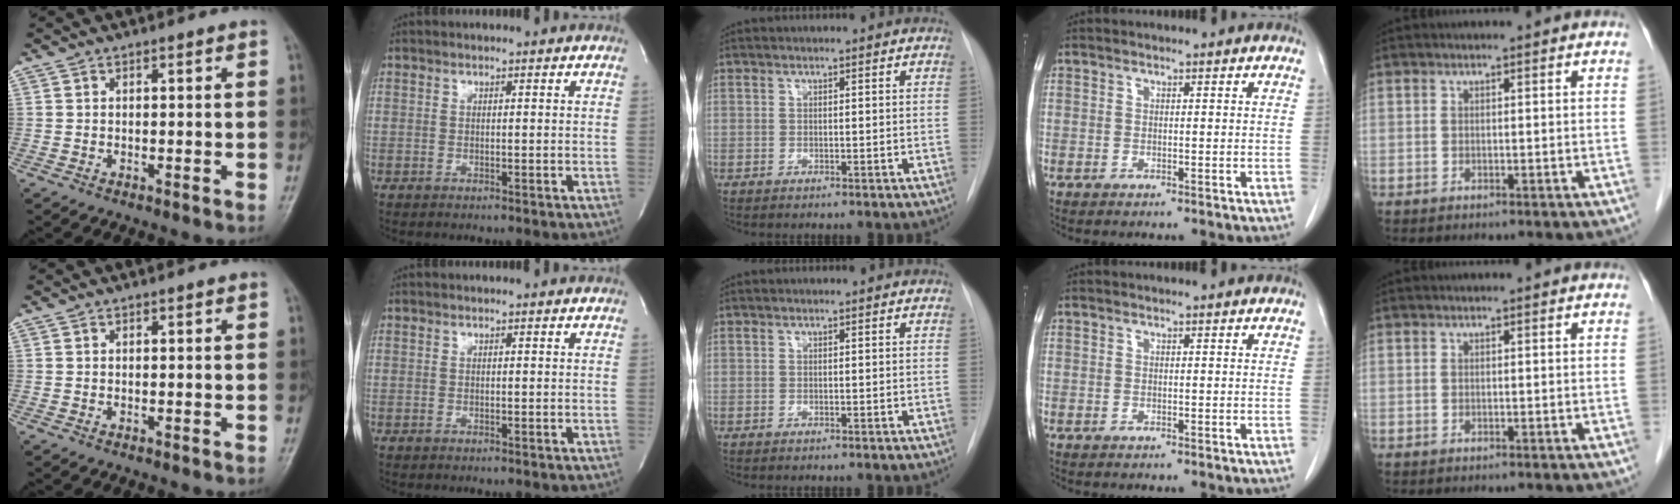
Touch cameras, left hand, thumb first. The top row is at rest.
{}